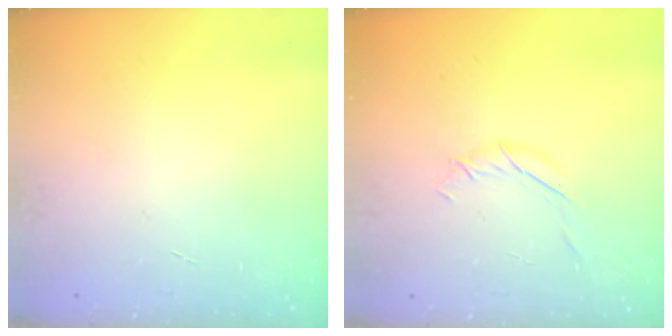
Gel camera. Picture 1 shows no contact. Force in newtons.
{"total": 5.6, "press": 5.3, "slide": 1.6}